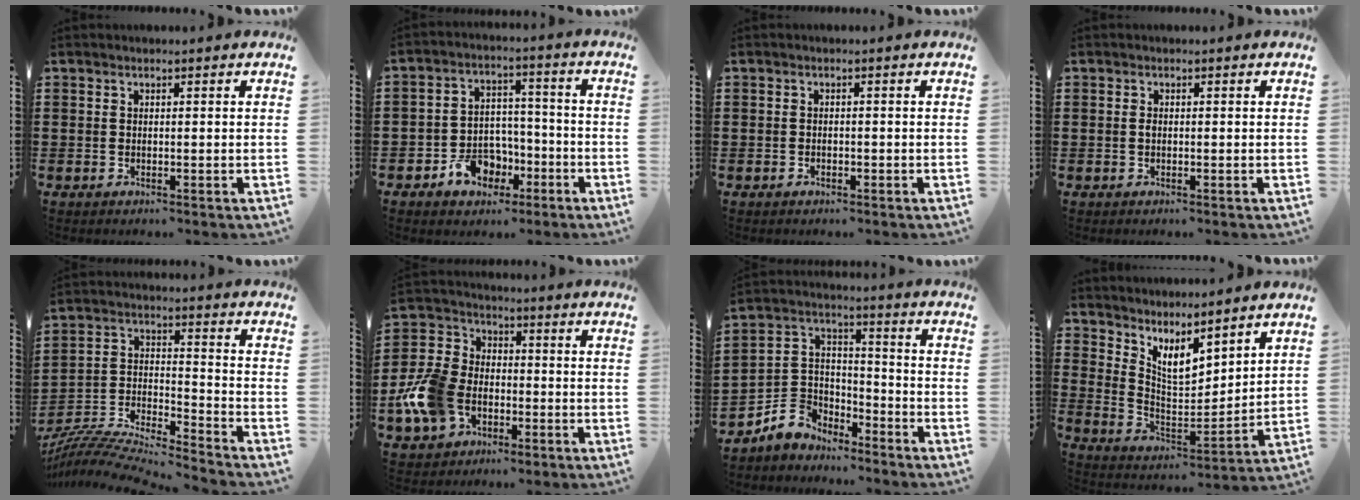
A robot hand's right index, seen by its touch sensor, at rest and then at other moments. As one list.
[{"total": 7.1, "force": [-3.6, 5.3, 3.1], "torque": [-0.059, 0.020, -0.066]}, {"total": 0.7, "force": [-0.5, 0.4, 0.1], "torque": [-0.003, 0.000, -0.012]}, {"total": 0.8, "force": [-0.1, 0.4, 0.7], "torque": [-0.016, -0.001, -0.001]}, {"total": 7.8, "force": [-7.5, 0.7, 2.1], "torque": [-0.048, -0.004, -0.154]}, {"total": 10.8, "force": [-3.8, 7.9, 6.3], "torque": [-0.171, 0.015, -0.075]}, {"total": 5.1, "force": [-3.7, 3.5, -0.2], "torque": [-0.029, 0.006, -0.082]}, {"total": 6.0, "force": [4.9, 1.9, 2.9], "torque": [-0.069, -0.032, 0.087]}]